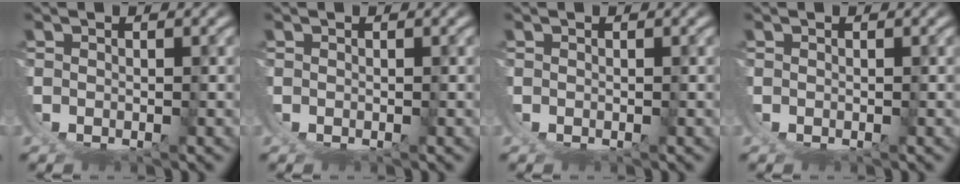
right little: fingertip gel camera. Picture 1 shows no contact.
{"total": 0.0}
{"total": 0.0}
{"total": 0.0}